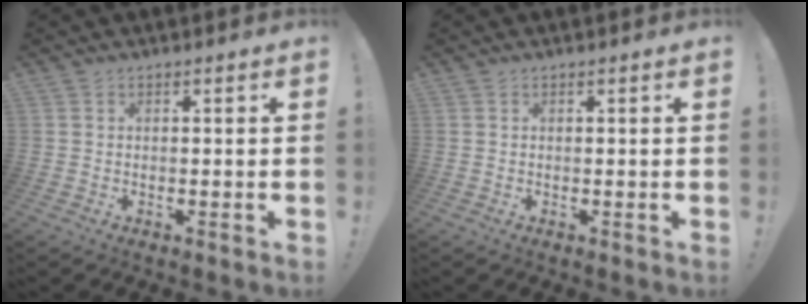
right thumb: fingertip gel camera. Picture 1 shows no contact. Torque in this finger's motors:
{"motor_torque": [-0.08, 0.15, 0.08, -0.16, 0.09]}